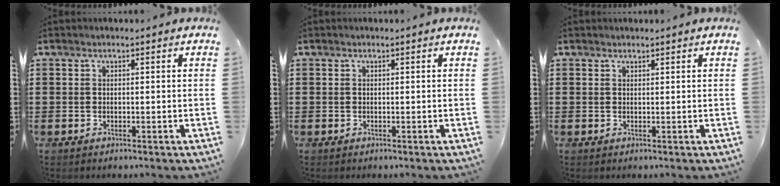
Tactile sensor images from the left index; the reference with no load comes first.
{"total": 0.0}
{"total": 0.6, "force": [0.6, 0.1, 0.1], "torque": [-0.002, 0.000, 0.012]}